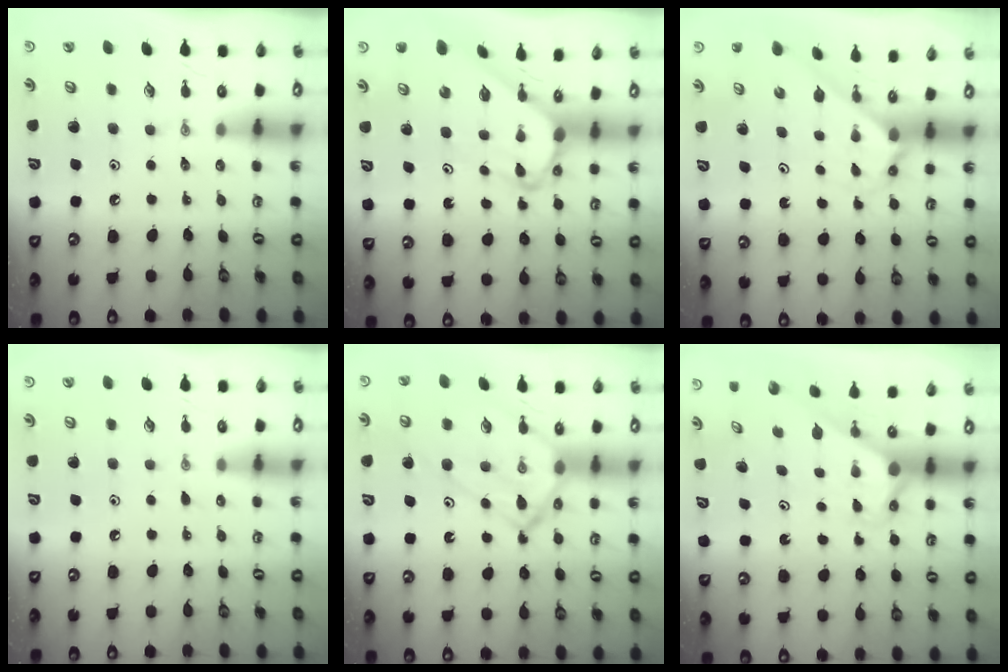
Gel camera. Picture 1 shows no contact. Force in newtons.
{"total": 4.4, "press": 4.3, "slide": 0.4}
{"total": 2.7, "press": 2.7, "slide": 0.2}
{"total": 3.7, "press": 3.6, "slide": 0.5}
{"total": 13.3, "press": 13.2, "slide": 1.7}
{"total": 2.9, "press": 2.9, "slide": 0.0}